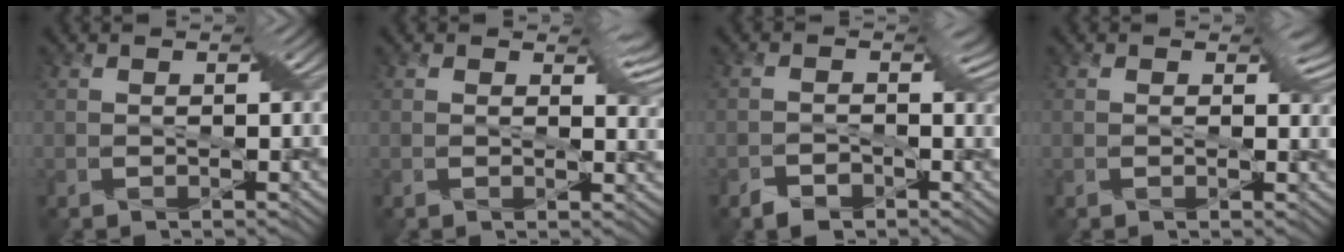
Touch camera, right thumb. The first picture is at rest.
{"total": 2.2, "force": [1.5, 0.8, 1.4], "torque": [-0.027, -0.001, 0.020]}
{"total": 2.2, "force": [-1.7, 1.0, 0.9], "torque": [-0.028, -0.005, -0.033]}
{"total": 0.8, "force": [0.7, 0.2, 0.1], "torque": [-0.003, 0.005, 0.007]}